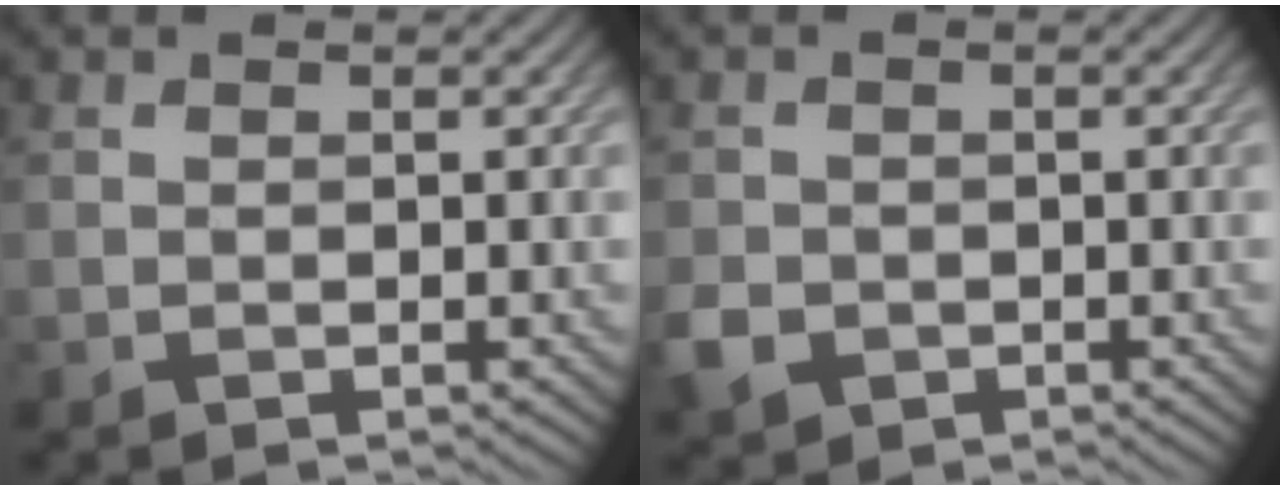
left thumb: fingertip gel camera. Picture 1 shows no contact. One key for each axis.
{"total": 3.4, "fx": -1.5, "fy": 2.6, "fz": 1.4, "tx": -0.037, "ty": -0.009, "tz": -0.036}